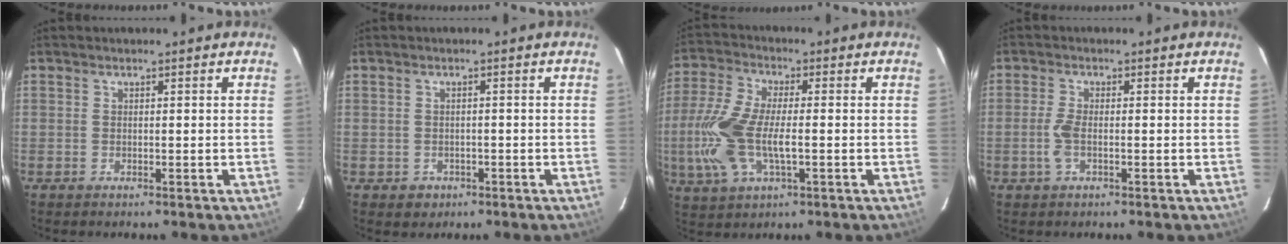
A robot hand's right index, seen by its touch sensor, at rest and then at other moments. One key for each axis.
{"total": 2.6, "fx": -1.0, "fy": 2.4, "fz": 0.5, "tx": -0.013, "ty": 0.002, "tz": -0.007}
{"total": 13.6, "fx": -2.1, "fy": 5.8, "fz": 12.1, "tx": -0.275, "ty": 0.000, "tz": -0.043}
{"total": 3.4, "fx": -0.9, "fy": 1.2, "fz": 3.1, "tx": -0.071, "ty": -0.001, "tz": -0.019}